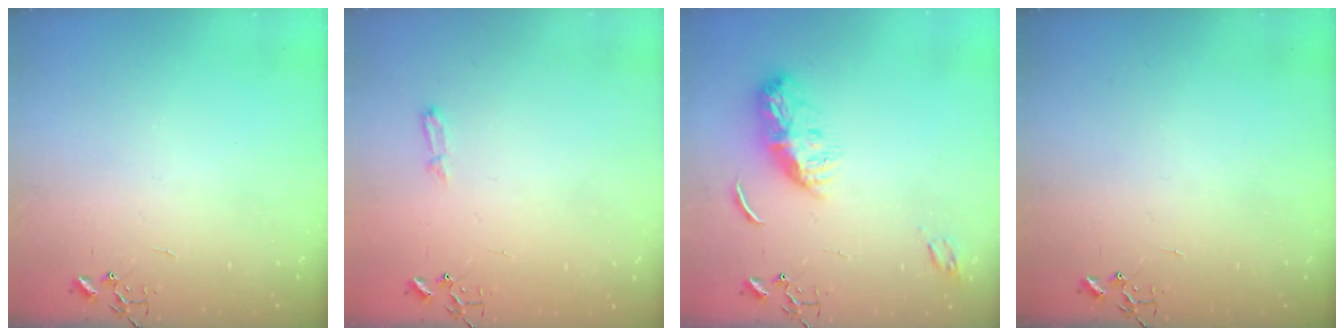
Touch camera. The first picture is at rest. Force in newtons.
{"total": 4.8, "press": 4.8, "slide": 0.5}
{"total": 10.4, "press": 10.4, "slide": 0.0}
{"total": 0.0}